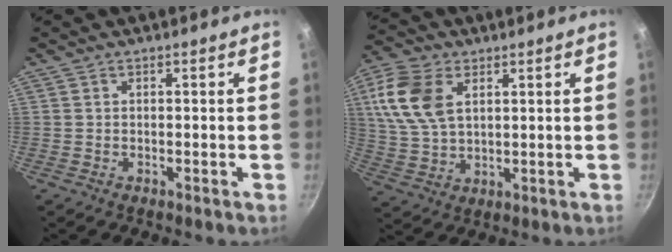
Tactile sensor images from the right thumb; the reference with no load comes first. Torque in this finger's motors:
{"motor_torque": [0.48, 0.27, 1.13, 0.07, 0.37]}